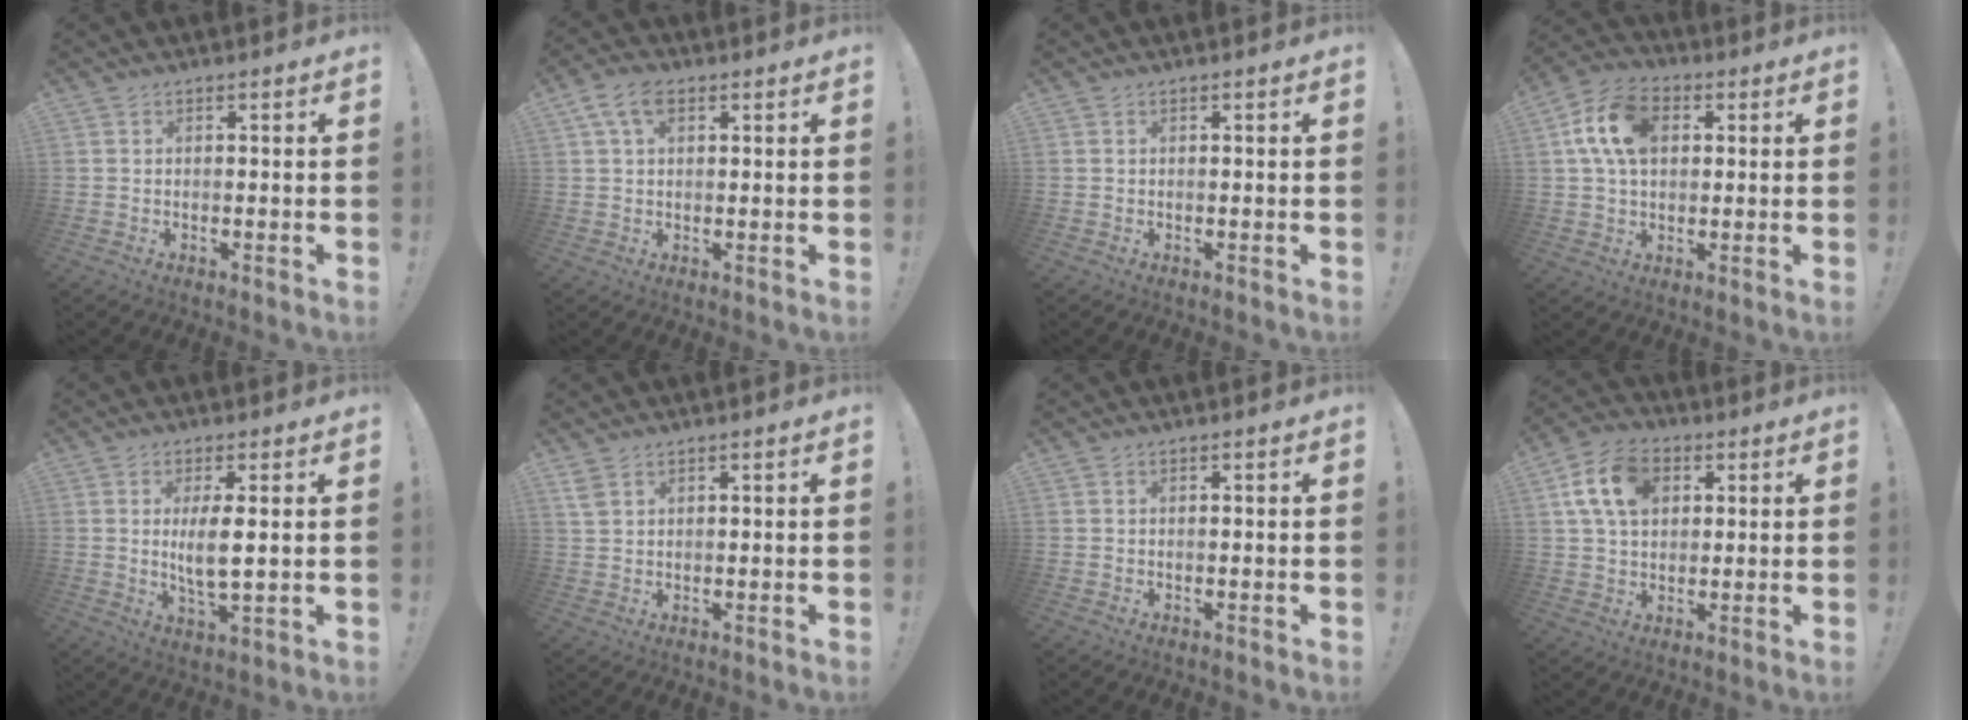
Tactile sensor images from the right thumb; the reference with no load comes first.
{"total": 7.2, "force": [2.9, 4.5, 4.8], "torque": [-0.081, 0.002, 0.056]}
{"total": 0.0}
{"total": 13.9, "force": [3.5, 9.4, 9.7], "torque": [-0.175, 0.012, 0.069]}
{"total": 7.0, "force": [1.4, 1.8, 6.6], "torque": [-0.124, -0.017, 0.020]}
{"total": 3.2, "force": [2.0, 1.7, 1.8], "torque": [-0.031, -0.007, 0.039]}
{"total": 0.0}
{"total": 13.3, "force": [4.5, 9.4, 8.2], "torque": [-0.149, 0.002, 0.086]}